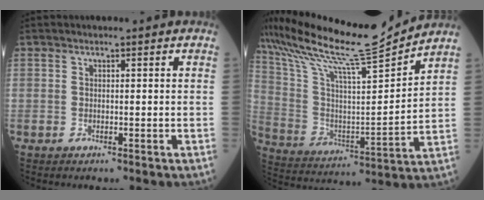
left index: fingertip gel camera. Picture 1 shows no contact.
{"total": 19.9, "force": [18.1, -0.9, 8.1], "torque": [-0.175, -0.034, 0.308]}